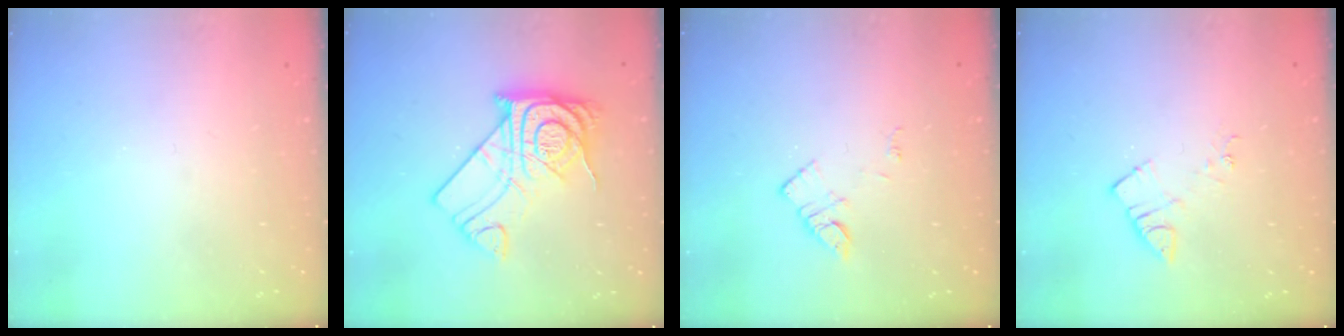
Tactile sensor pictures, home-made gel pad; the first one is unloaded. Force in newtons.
{"total": 15.9, "press": 15.9, "slide": 1.4}
{"total": 5.8, "press": 5.8, "slide": 0.6}
{"total": 5.2, "press": 5.2, "slide": 0.7}